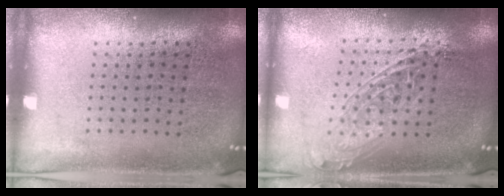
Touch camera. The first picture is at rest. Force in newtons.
{"total": 1.5, "press": 1.3, "slide": 0.9}